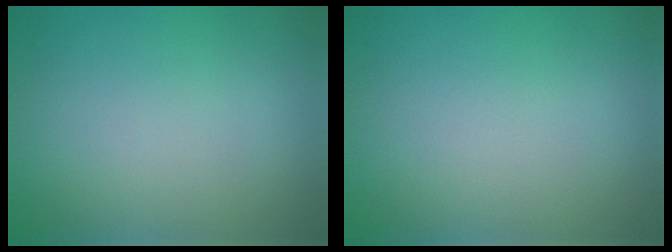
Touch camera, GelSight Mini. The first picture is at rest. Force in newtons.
{"total": 0.0}